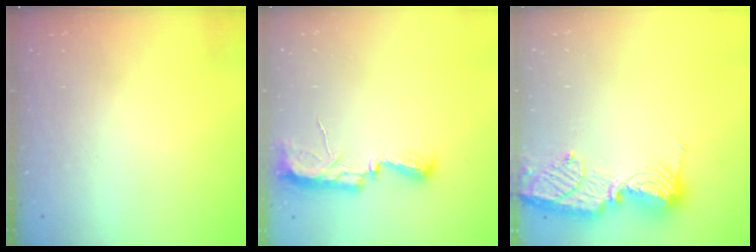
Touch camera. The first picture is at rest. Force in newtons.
{"total": 8.1, "press": 8.0, "slide": 0.8}
{"total": 12.7, "press": 12.6, "slide": 1.2}